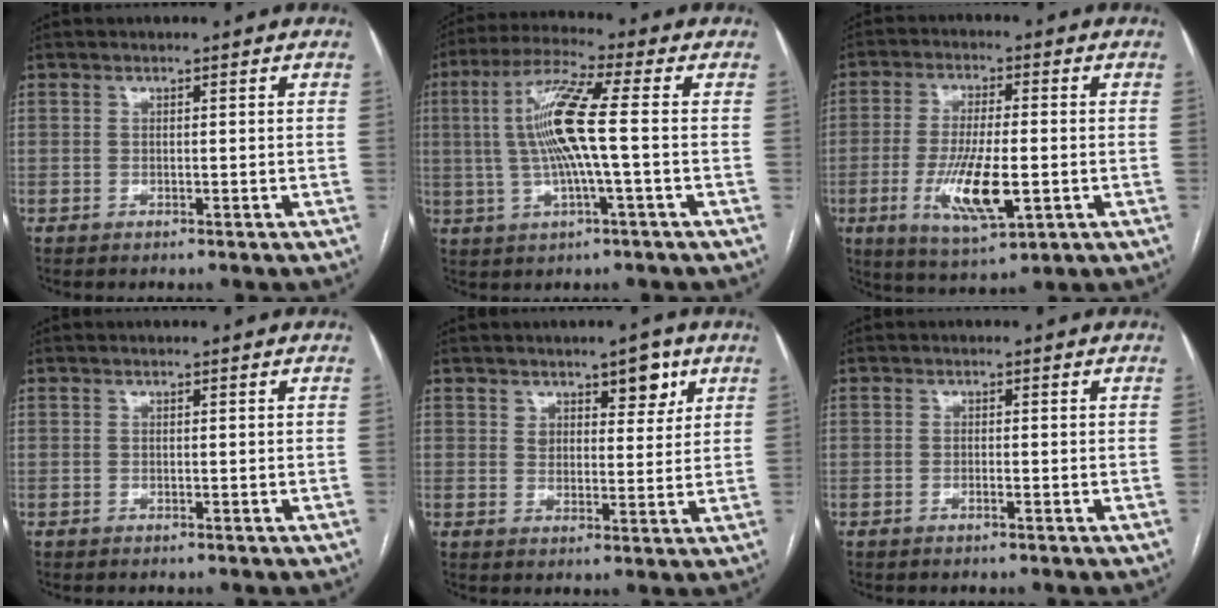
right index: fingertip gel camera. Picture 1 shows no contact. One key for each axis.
{"total": 11.1, "fx": 0.3, "fy": 0.1, "fz": 11.1, "tx": -0.225, "ty": 0.011, "tz": 0.002}
{"total": 11.3, "fx": -2.8, "fy": 2.6, "fz": 10.6, "tx": -0.209, "ty": -0.018, "tz": -0.041}
{"total": 0.0}
{"total": 5.5, "fx": 3.3, "fy": 2.9, "fz": 3.3, "tx": -0.040, "ty": 0.001, "tz": 0.049}
{"total": 0.8, "fx": -0.4, "fy": 0.0, "fz": 0.6, "tx": -0.015, "ty": 0.000, "tz": -0.006}